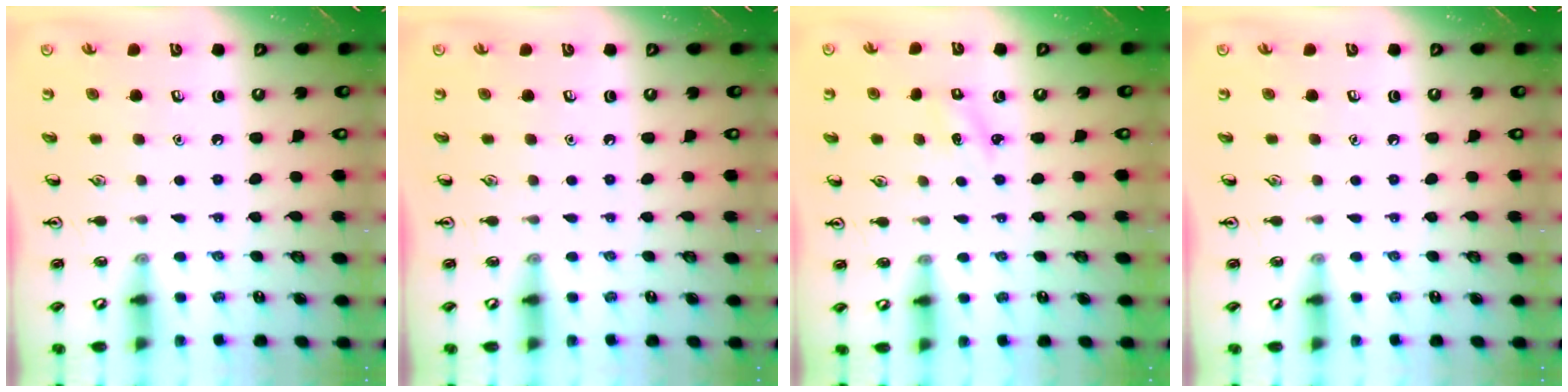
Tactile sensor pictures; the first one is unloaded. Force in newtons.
{"total": 0.0}
{"total": 1.3, "press": 1.2, "slide": 0.5}
{"total": 0.0}